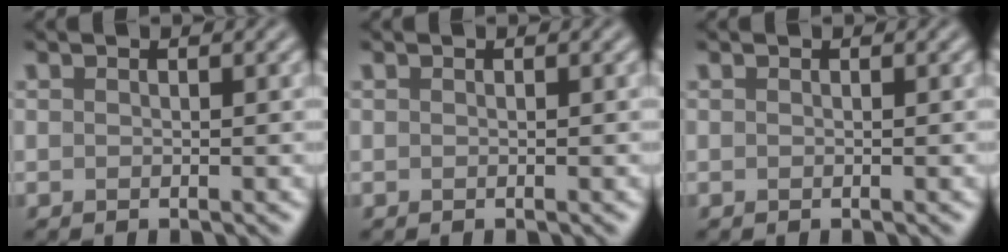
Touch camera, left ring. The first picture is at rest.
{"total": 0.0}
{"total": 0.0}